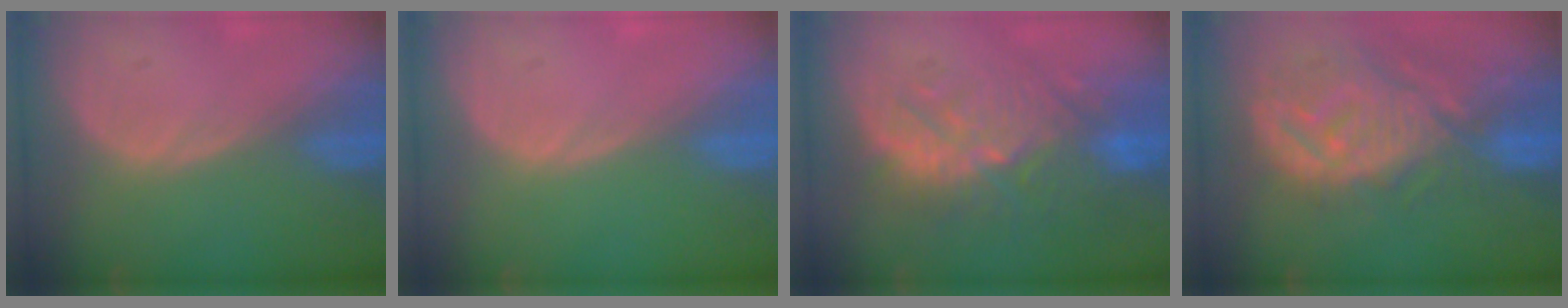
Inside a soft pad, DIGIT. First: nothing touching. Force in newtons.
{"total": 0.0}
{"total": 10.5, "press": 10.0, "slide": 3.5}
{"total": 12.3, "press": 11.0, "slide": 5.4}